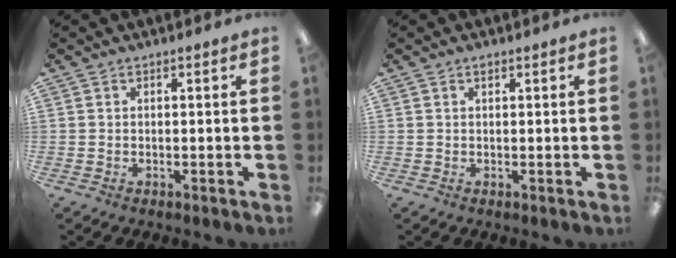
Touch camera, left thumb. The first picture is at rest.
{"total": 0.7, "force": [0.5, 0.4, 0.4], "torque": [-0.009, 0.002, 0.008]}